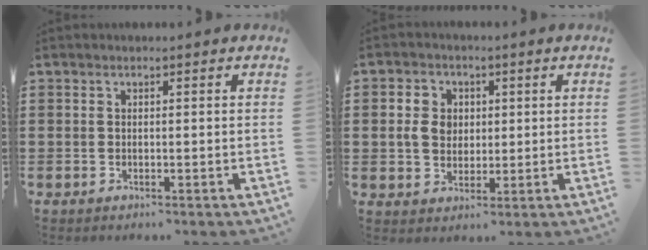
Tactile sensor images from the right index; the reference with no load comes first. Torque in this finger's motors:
{"motor_torque": [0.19, 0.48, 0.11, 0.02]}